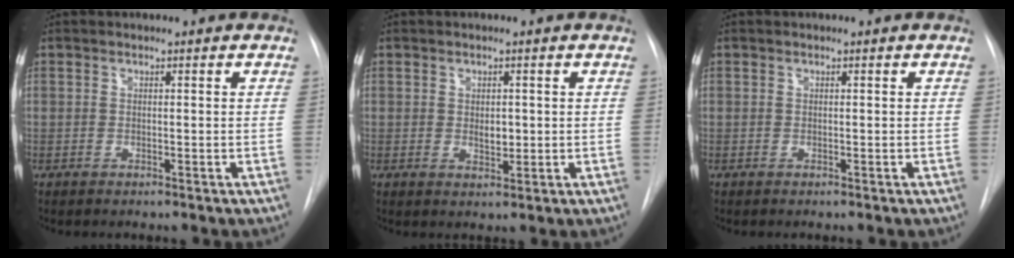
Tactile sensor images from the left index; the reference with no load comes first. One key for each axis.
{"total": 2.0, "fx": 0.2, "fy": 1.2, "fz": 1.6, "tx": -0.025, "ty": -0.004, "tz": 0.007}
{"total": 0.0}